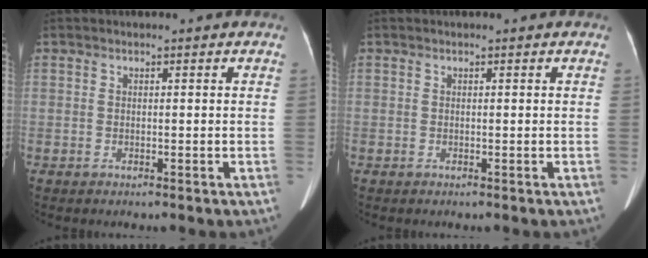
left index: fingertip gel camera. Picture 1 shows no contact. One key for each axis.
{"total": 0.0}